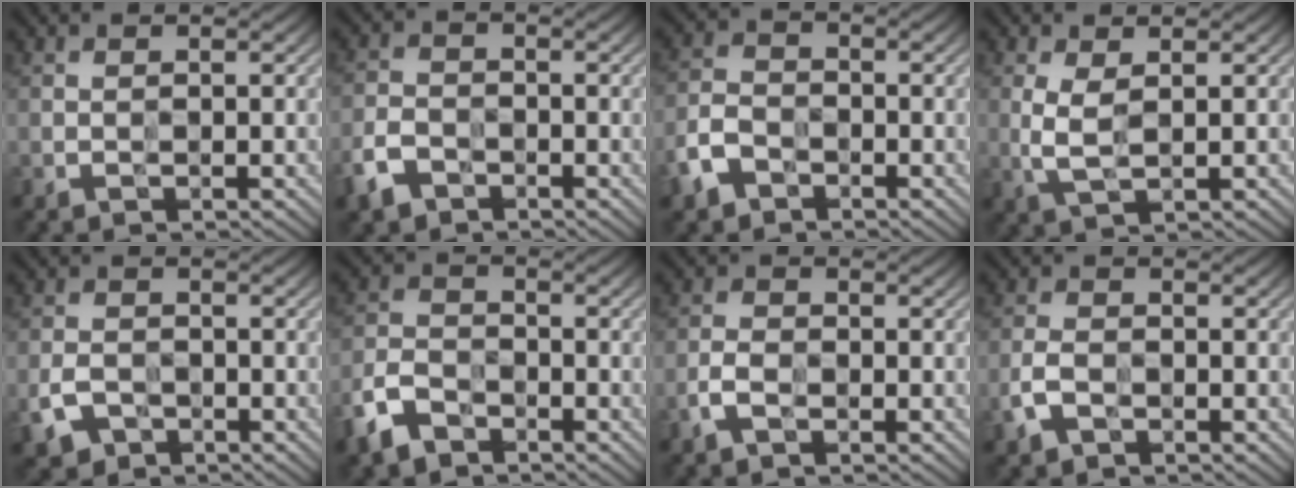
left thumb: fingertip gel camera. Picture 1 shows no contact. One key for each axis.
{"total": 4.7, "fx": -3.5, "fy": 2.8, "fz": 1.5, "tx": -0.030, "ty": -0.007, "tz": -0.073}
{"total": 4.8, "fx": -3.4, "fy": 3.0, "fz": 1.5, "tx": -0.034, "ty": -0.006, "tz": -0.076}
{"total": 3.2, "fx": 0.6, "fy": 1.4, "fz": 2.8, "tx": -0.069, "ty": -0.005, "tz": 0.012}
{"total": 4.6, "fx": -3.0, "fy": 3.0, "fz": 1.9, "tx": -0.036, "ty": -0.013, "tz": -0.058}
{"total": 6.0, "fx": -4.7, "fy": 3.2, "fz": 1.9, "tx": -0.043, "ty": -0.008, "tz": -0.103}
{"total": 3.2, "fx": -2.2, "fy": 1.8, "fz": 1.6, "tx": -0.033, "ty": -0.004, "tz": -0.047}
{"total": 3.9, "fx": -2.4, "fy": 2.3, "fz": 2.0, "tx": -0.041, "ty": -0.007, "tz": -0.051}